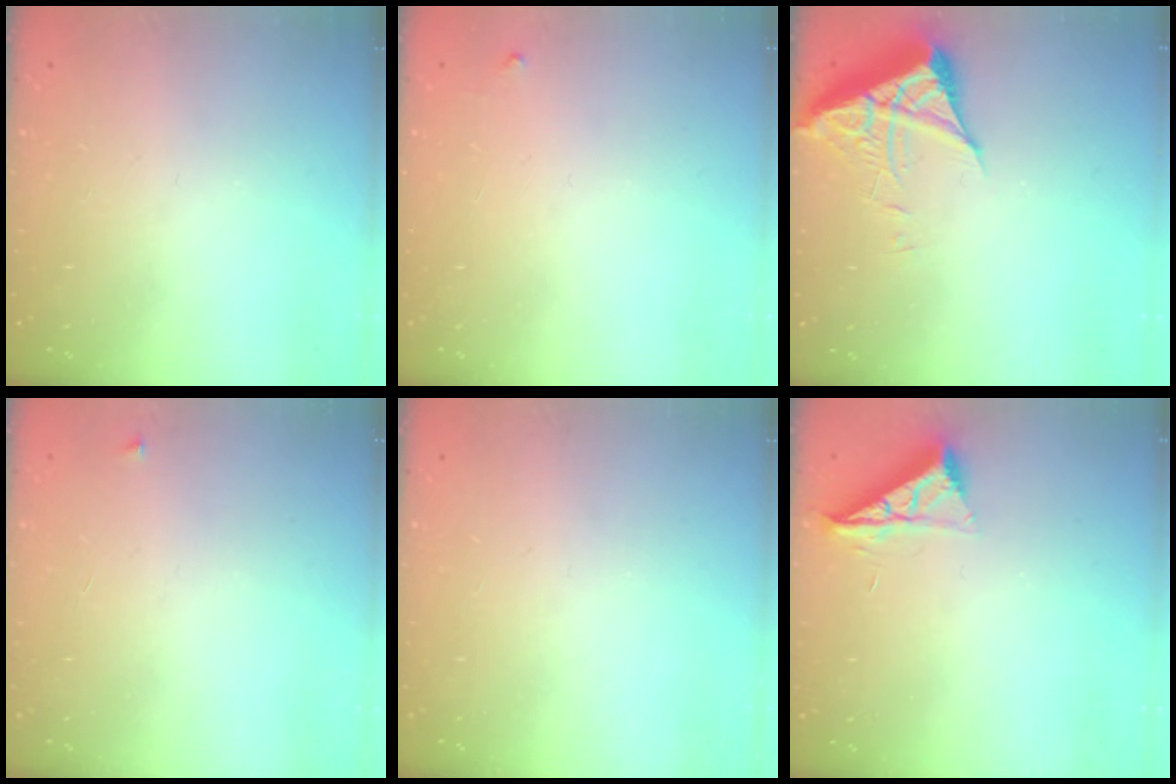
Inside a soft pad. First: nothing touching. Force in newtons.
{"total": 3.6, "press": 3.6, "slide": 0.4}
{"total": 6.1, "press": 6.1, "slide": 0.7}
{"total": 2.5, "press": 2.4, "slide": 0.4}
{"total": 0.0}
{"total": 7.7, "press": 7.7, "slide": 0.3}